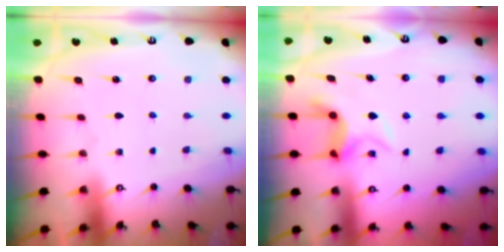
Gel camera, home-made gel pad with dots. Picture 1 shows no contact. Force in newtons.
{"total": 6.5, "press": 6.5, "slide": 0.2}